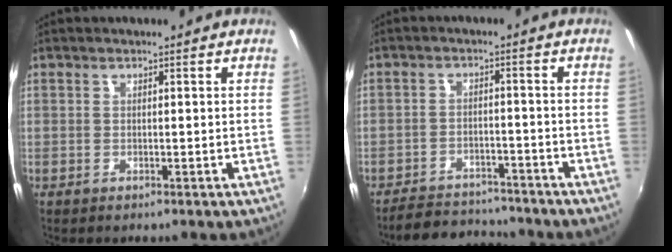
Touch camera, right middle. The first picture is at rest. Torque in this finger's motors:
{"motor_torque": [0.95, -1.13, 0.23, 0.11]}